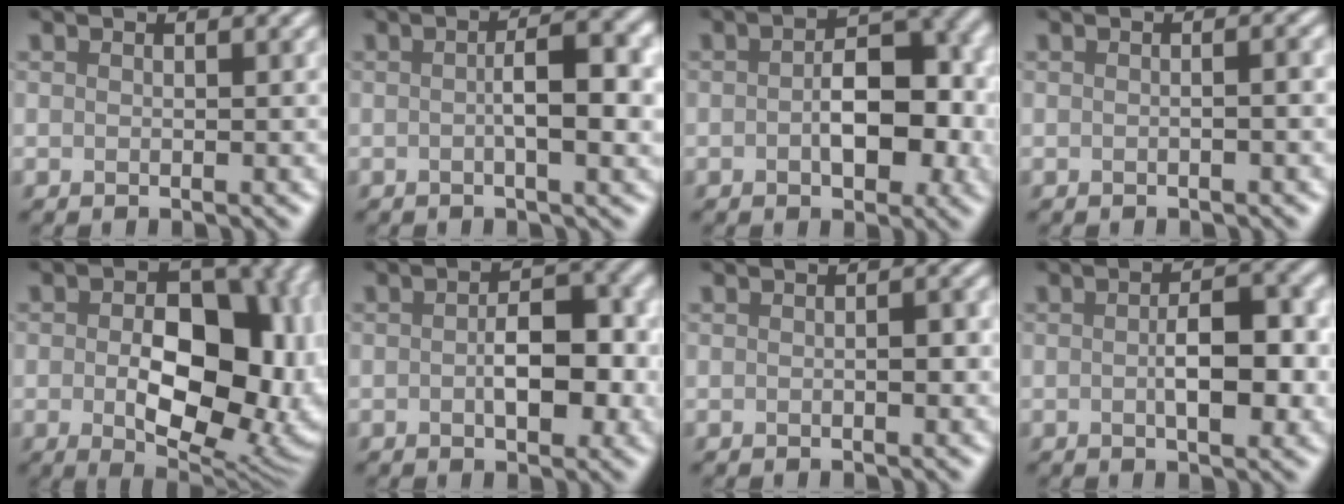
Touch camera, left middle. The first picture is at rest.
{"total": 4.8, "force": [-0.1, 1.2, 4.6], "torque": [-0.075, 0.005, -0.002]}
{"total": 6.2, "force": [-0.5, 3.5, 5.1], "torque": [-0.065, 0.001, -0.008]}
{"total": 1.3, "force": [-0.2, 0.4, 1.2], "torque": [-0.012, 0.003, -0.005]}
{"total": 12.8, "force": [-1.1, 8.2, 9.7], "torque": [-0.112, -0.012, -0.003]}
{"total": 5.0, "force": [-0.6, 2.6, 4.2], "torque": [-0.059, 0.001, -0.008]}
{"total": 1.3, "force": [-0.2, 0.4, 1.2], "torque": [-0.020, 0.003, -0.001]}
{"total": 4.9, "force": [-0.5, 2.1, 4.4], "torque": [-0.070, 0.001, -0.008]}